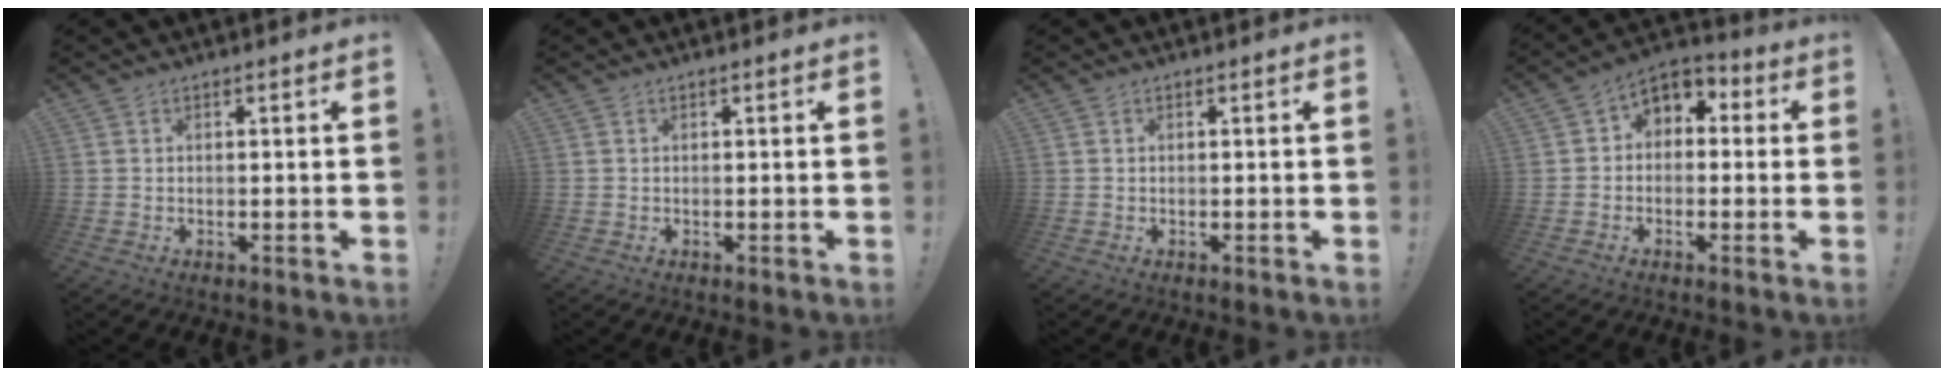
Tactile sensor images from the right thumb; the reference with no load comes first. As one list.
[{"total": 0.0}, {"total": 0.0}, {"total": 5.1, "force": [-0.4, 4.5, 2.5], "torque": [-0.043, 0.014, -0.001]}]